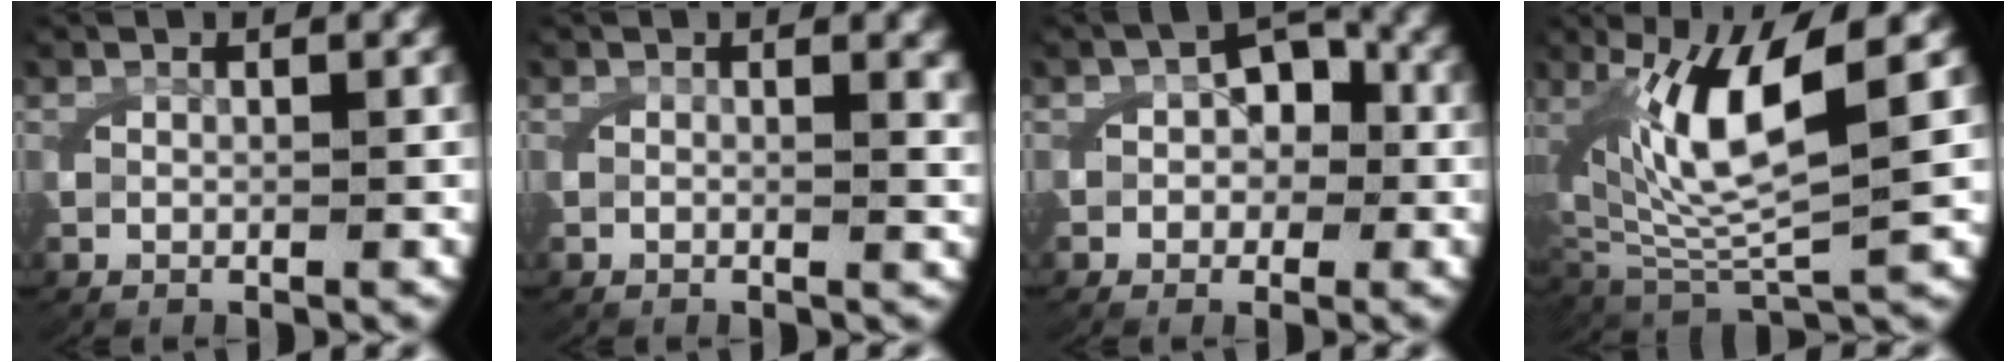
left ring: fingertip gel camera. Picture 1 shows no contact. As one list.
[{"total": 0.9, "force": [0.5, 0.0, 0.8], "torque": [-0.015, -0.006, 0.008]}, {"total": 3.5, "force": [-0.1, 2.8, 2.0], "torque": [-0.017, 0.000, -0.007]}, {"total": 9.9, "force": [1.4, 4.5, 8.7], "torque": [-0.183, -0.016, 0.042]}]